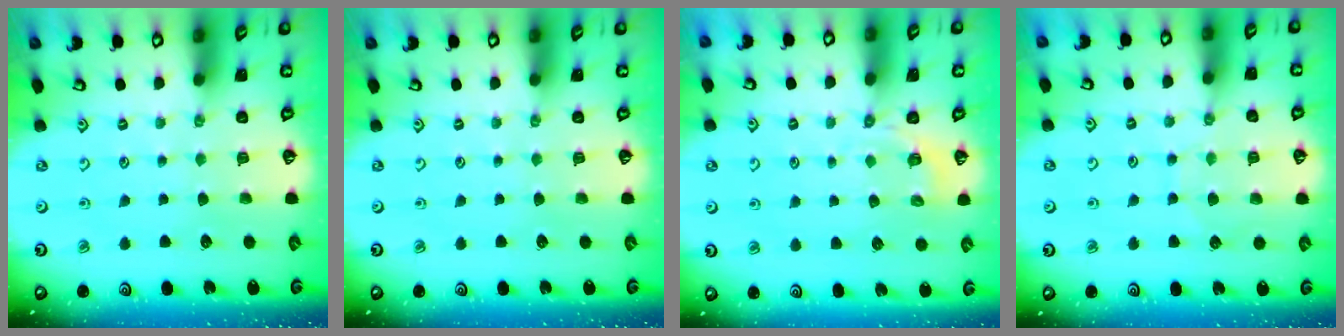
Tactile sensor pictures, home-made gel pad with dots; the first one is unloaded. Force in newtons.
{"total": 0.0}
{"total": 2.3, "press": 1.4, "slide": 1.8}
{"total": 7.1, "press": 7.0, "slide": 0.5}